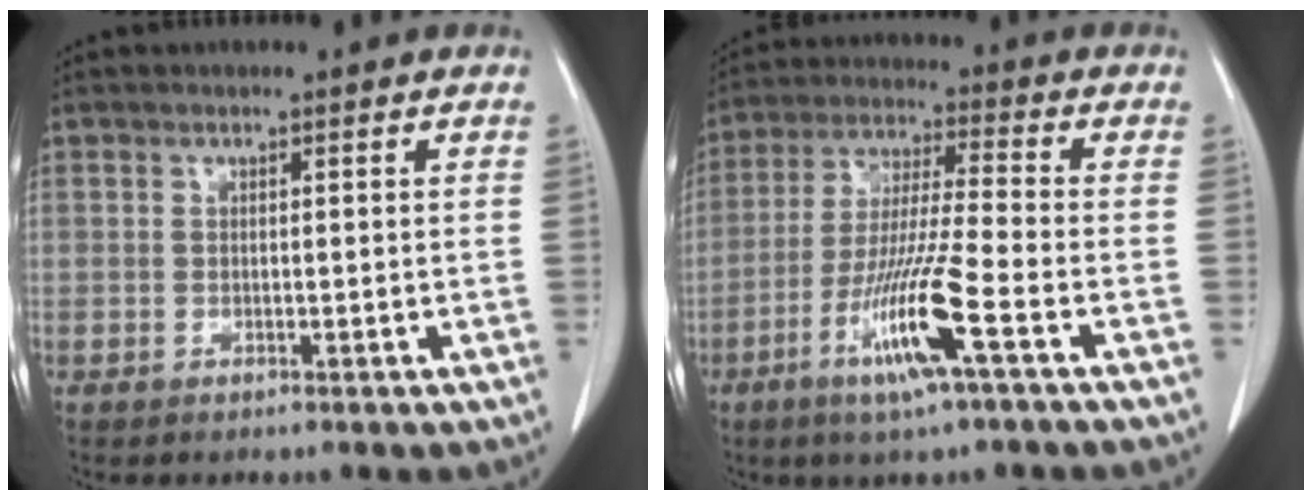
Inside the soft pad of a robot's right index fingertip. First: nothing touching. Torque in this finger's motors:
{"motor_torque": [1.61, -0.53, 0.85, 0.21]}